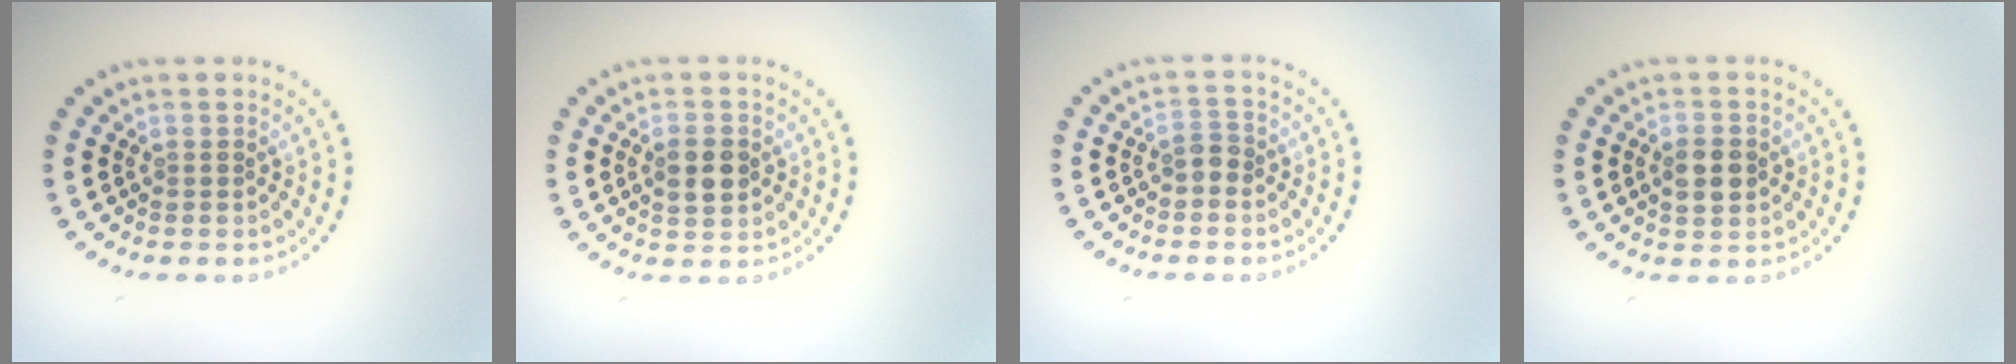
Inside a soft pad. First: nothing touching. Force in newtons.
{"total": 2.8, "press": 2.8, "slide": 0.2}
{"total": 1.3, "press": 1.2, "slide": 0.4}
{"total": 3.0, "press": 3.0, "slide": 0.1}